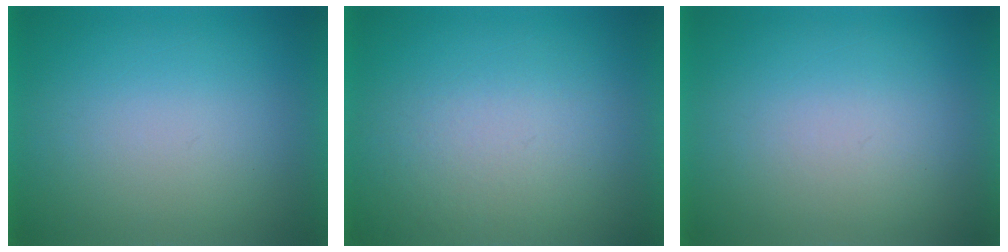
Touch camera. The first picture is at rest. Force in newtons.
{"total": 4.4}
{"total": 1.2}